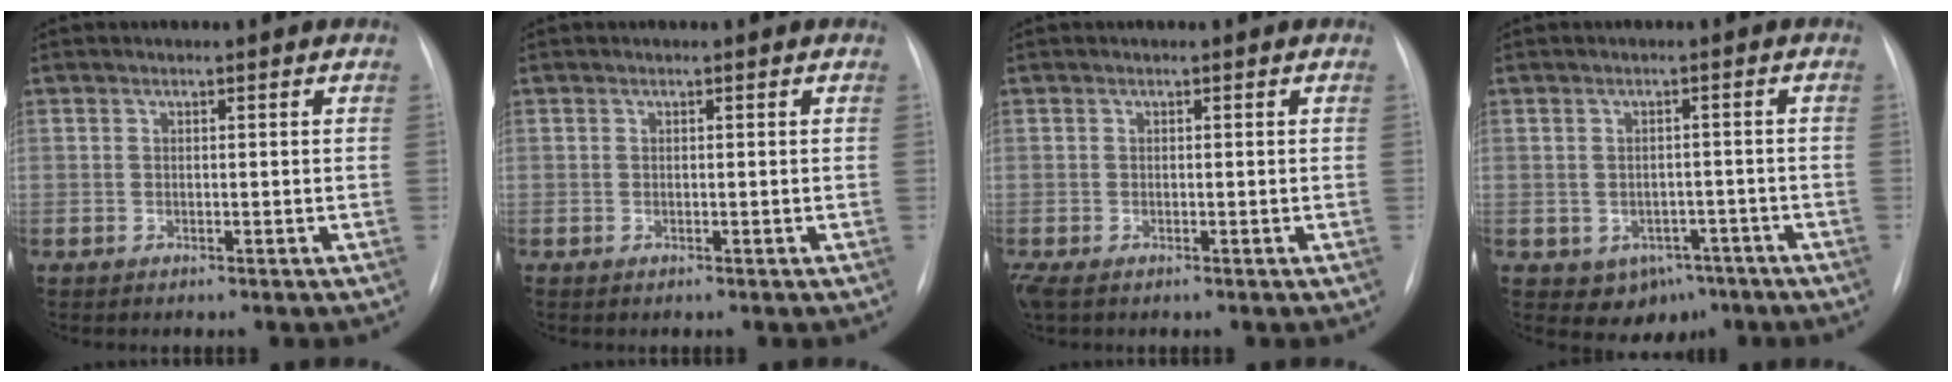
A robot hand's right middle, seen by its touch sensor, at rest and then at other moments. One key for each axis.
{"total": 0.0}
{"total": 2.9, "fx": -1.9, "fy": 1.3, "fz": 1.7, "tx": -0.040, "ty": -0.010, "tz": -0.030}
{"total": 5.5, "fx": -3.1, "fy": 4.2, "fz": 2.0, "tx": -0.020, "ty": 0.011, "tz": -0.031}